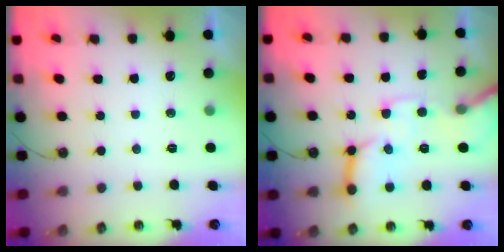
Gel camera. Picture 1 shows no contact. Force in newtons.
{"total": 16.6, "press": 16.5, "slide": 1.9}